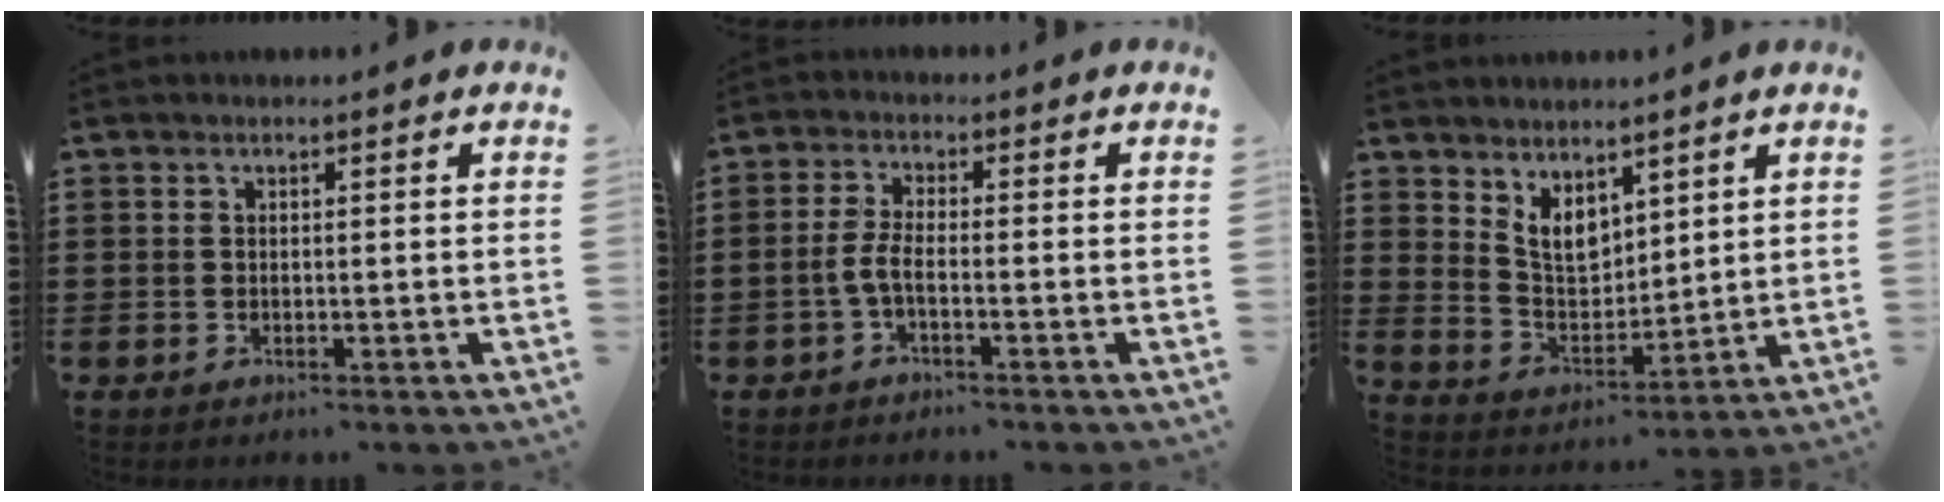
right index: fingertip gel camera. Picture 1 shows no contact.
{"total": 3.1, "force": [-1.7, 0.5, 2.6], "torque": [-0.069, -0.007, -0.037]}
{"total": 5.6, "force": [4.1, 3.0, 2.5], "torque": [-0.066, -0.011, 0.077]}